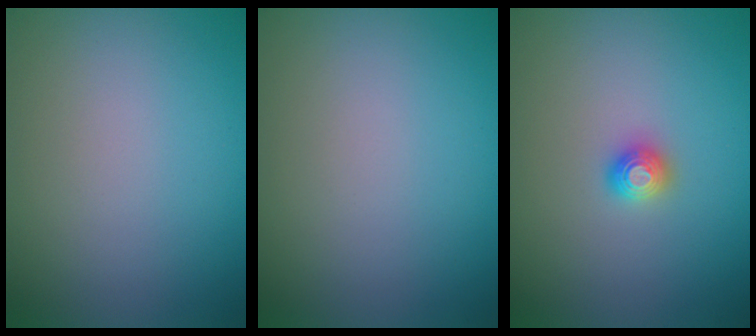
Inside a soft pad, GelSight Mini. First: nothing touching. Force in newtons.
{"total": 0.0}
{"total": 1.1, "press": 1.1, "slide": 0.0}